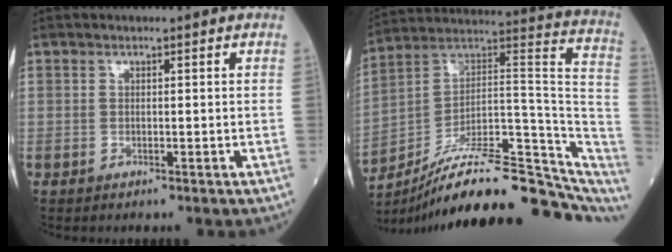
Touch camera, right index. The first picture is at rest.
{"total": 25.7, "force": [-18.5, 6.6, 16.7], "torque": [-0.191, 0.046, -0.280]}